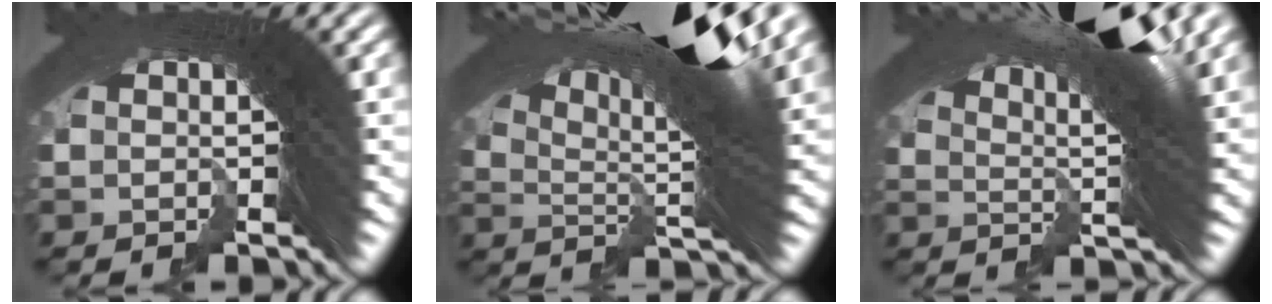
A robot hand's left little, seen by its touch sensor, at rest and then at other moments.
{"total": 18.3, "force": [8.1, 5.4, 15.5], "torque": [-0.207, 0.038, 0.107]}
{"total": 13.9, "force": [6.6, 3.5, 11.6], "torque": [-0.139, 0.045, 0.082]}